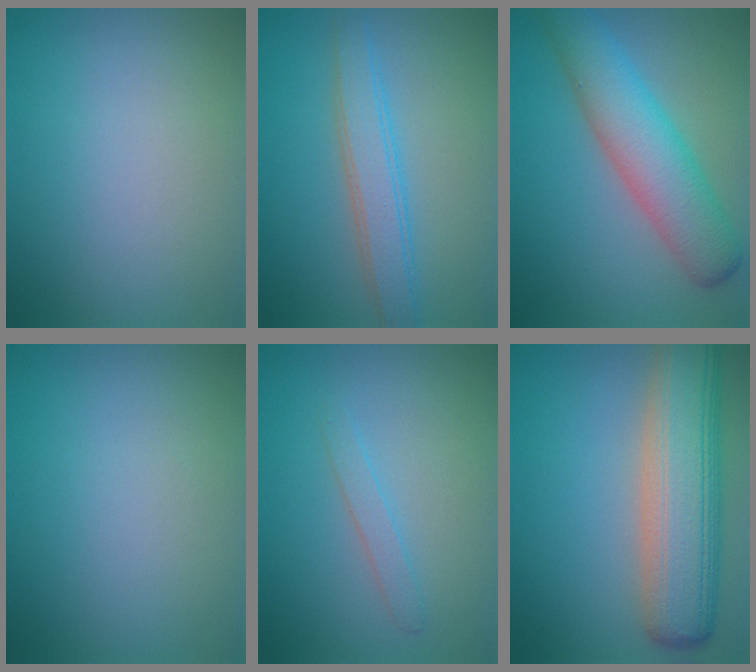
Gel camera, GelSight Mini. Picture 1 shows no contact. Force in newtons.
{"total": 3.7, "press": 3.7, "slide": 0.1}
{"total": 7.0, "press": 6.9, "slide": 0.2}
{"total": 0.0}
{"total": 1.3, "press": 1.3, "slide": 0.0}
{"total": 10.4, "press": 10.4, "slide": 0.7}